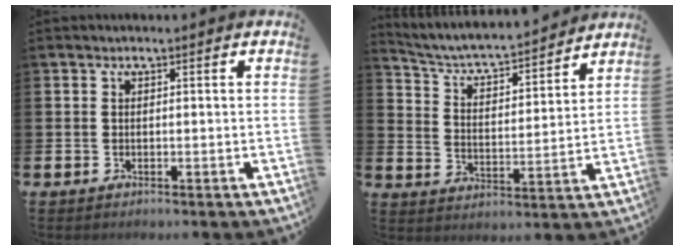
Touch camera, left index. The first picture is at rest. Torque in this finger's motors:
{"motor_torque": [0.94, -1.20, 0.36, 0.05]}